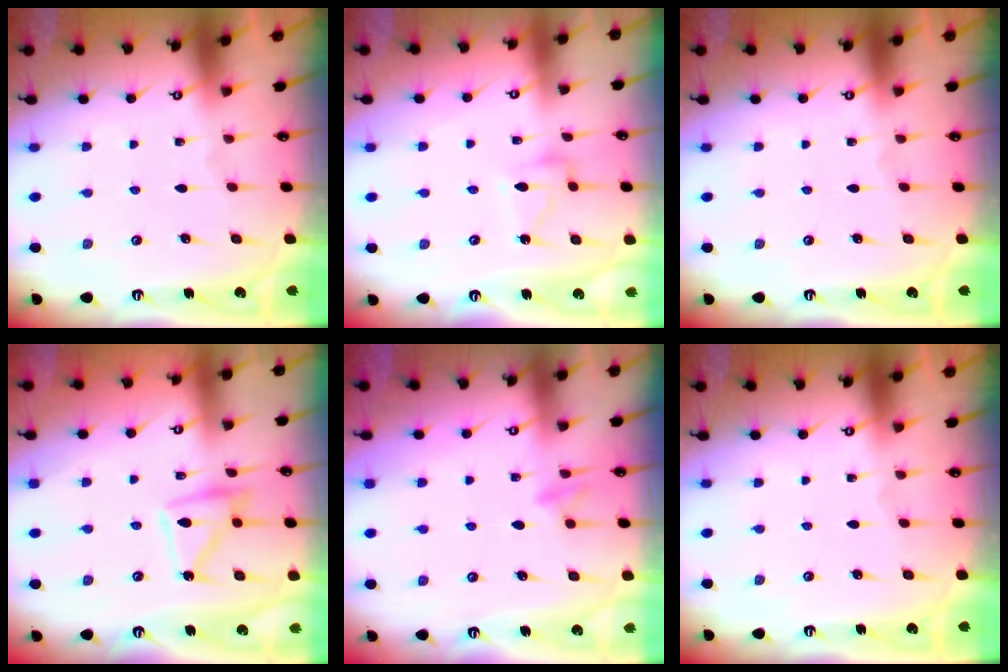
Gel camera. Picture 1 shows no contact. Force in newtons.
{"total": 6.5, "press": 6.5, "slide": 0.1}
{"total": 0.0}
{"total": 11.6, "press": 11.5, "slide": 1.0}
{"total": 8.8, "press": 8.6, "slide": 1.8}
{"total": 0.0}